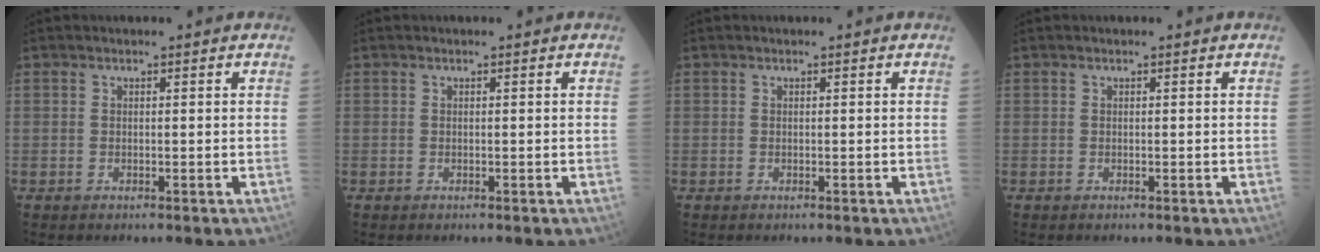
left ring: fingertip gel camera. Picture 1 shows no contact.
{"total": 0.0}
{"total": 0.0}
{"total": 0.0}